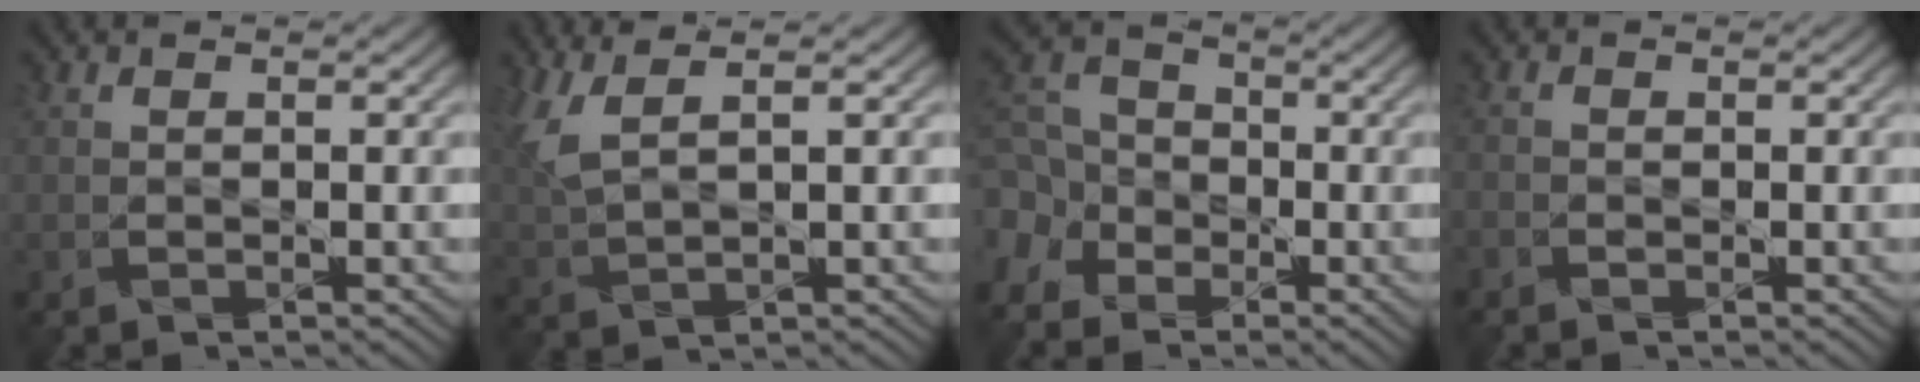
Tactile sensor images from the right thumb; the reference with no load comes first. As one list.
[{"total": 4.2, "force": [2.5, 0.2, 3.3], "torque": [-0.100, 0.010, 0.061]}, {"total": 9.2, "force": [-4.3, 6.8, 4.4], "torque": [-0.136, -0.030, -0.093]}, {"total": 1.5, "force": [-1.3, 0.6, 0.7], "torque": [-0.016, -0.002, -0.026]}]